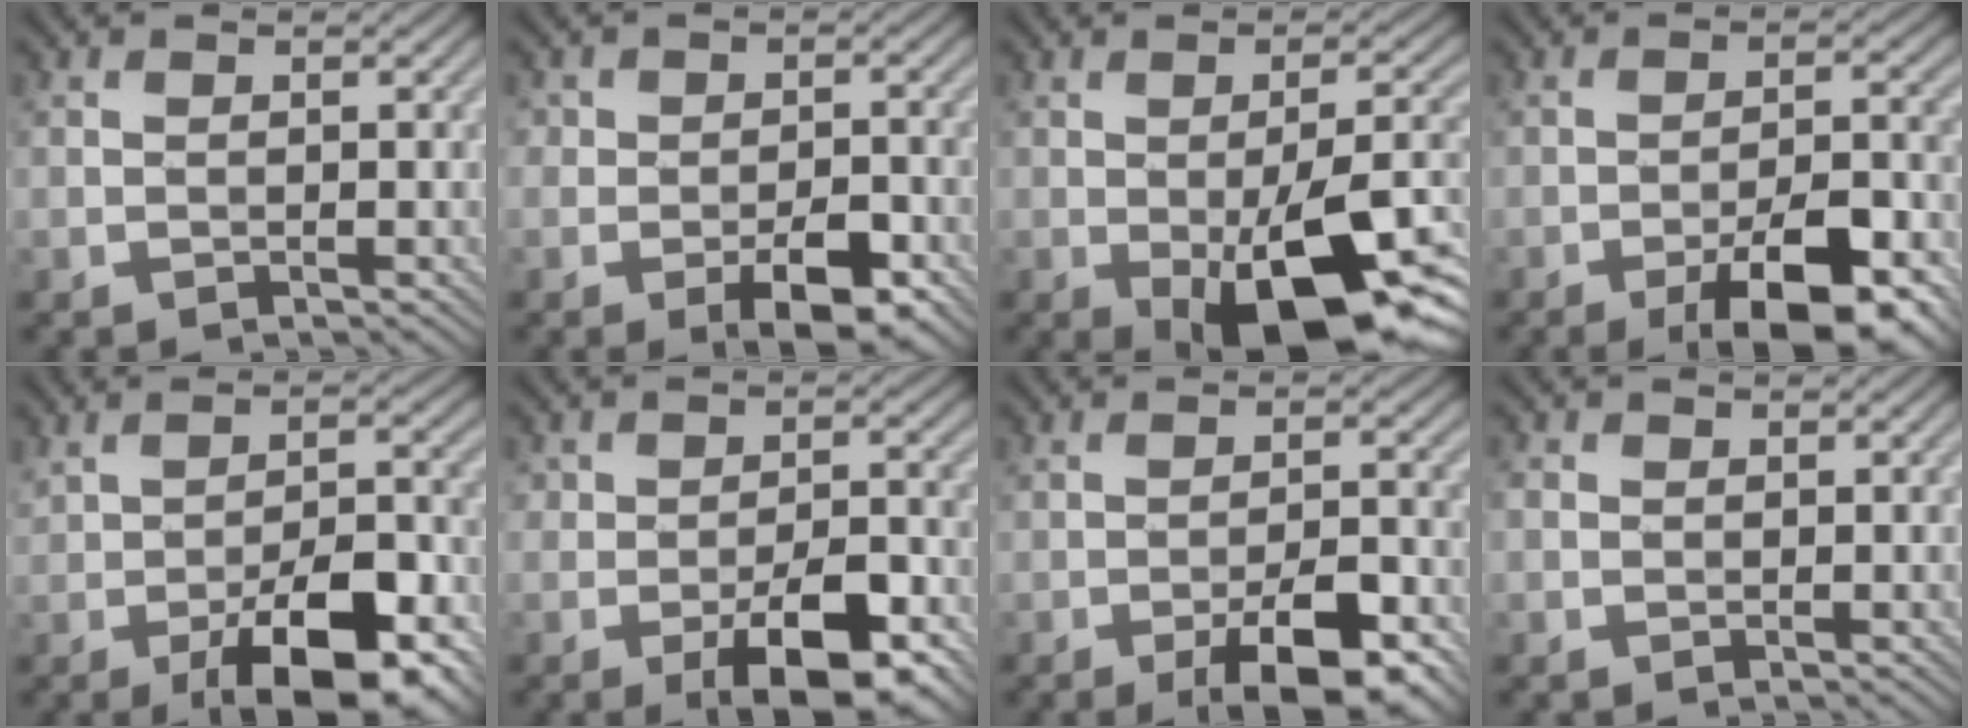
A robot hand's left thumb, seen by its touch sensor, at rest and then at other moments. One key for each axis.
{"total": 6.4, "fx": -2.6, "fy": 3.6, "fz": 4.6, "tx": -0.056, "ty": 0.000, "tz": -0.045}
{"total": 15.2, "fx": -5.9, "fy": 5.7, "fz": 12.8, "tx": -0.180, "ty": -0.007, "tz": -0.087}
{"total": 9.9, "fx": -5.5, "fy": 3.1, "fz": 7.7, "tx": -0.116, "ty": 0.006, "tz": -0.084}
{"total": 11.2, "fx": -4.7, "fy": 4.5, "fz": 9.1, "tx": -0.147, "ty": -0.004, "tz": -0.074}
{"total": 8.8, "fx": -4.1, "fy": 4.2, "fz": 6.5, "tx": -0.093, "ty": 0.004, "tz": -0.066}
{"total": 8.4, "fx": -4.6, "fy": 2.7, "fz": 6.5, "tx": -0.097, "ty": 0.005, "tz": -0.070}
{"total": 0.9, "fx": -0.1, "fy": 0.8, "fz": 0.3, "tx": -0.007, "ty": -0.002, "tz": -0.003}